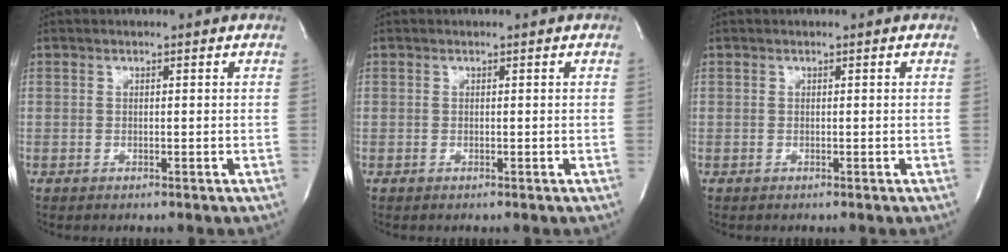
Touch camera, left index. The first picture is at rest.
{"total": 0.0}
{"total": 0.0}